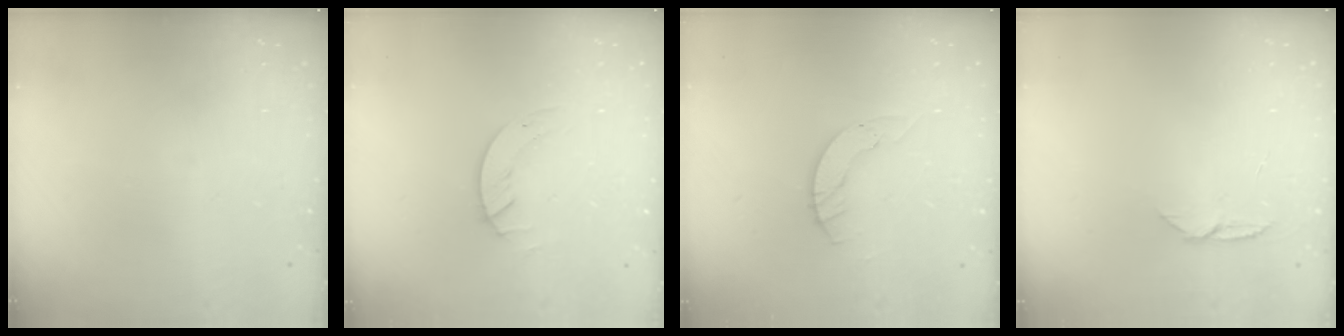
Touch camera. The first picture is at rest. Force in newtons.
{"total": 2.0, "press": 2.0, "slide": 0.2}
{"total": 4.0, "press": 4.0, "slide": 0.4}
{"total": 5.1, "press": 5.1, "slide": 0.6}